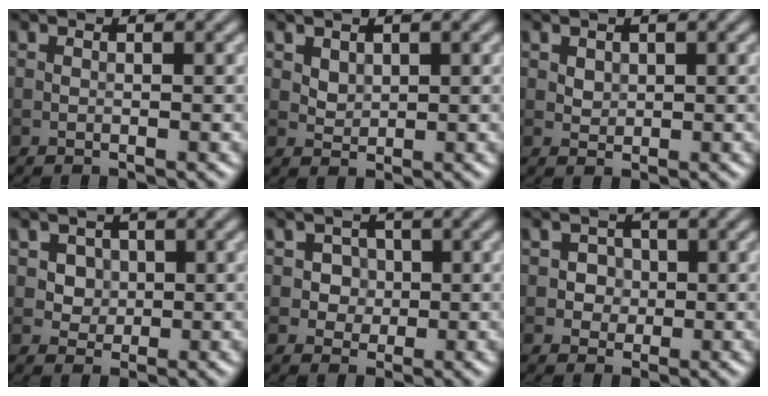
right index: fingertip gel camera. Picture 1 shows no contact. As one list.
[{"total": 1.2, "force": [0.6, 0.9, 0.6], "torque": [-0.011, -0.003, 0.017]}, {"total": 0.9, "force": [0.4, 0.7, 0.3], "torque": [-0.006, -0.003, 0.012]}, {"total": 3.0, "force": [1.1, 2.5, 1.4], "torque": [-0.023, 0.001, 0.020]}, {"total": 2.1, "force": [0.2, 2.0, 0.8], "torque": [0.002, 0.001, 0.006]}, {"total": 1.9, "force": [0.1, 1.8, 0.6], "torque": [0.007, 0.001, 0.001]}]